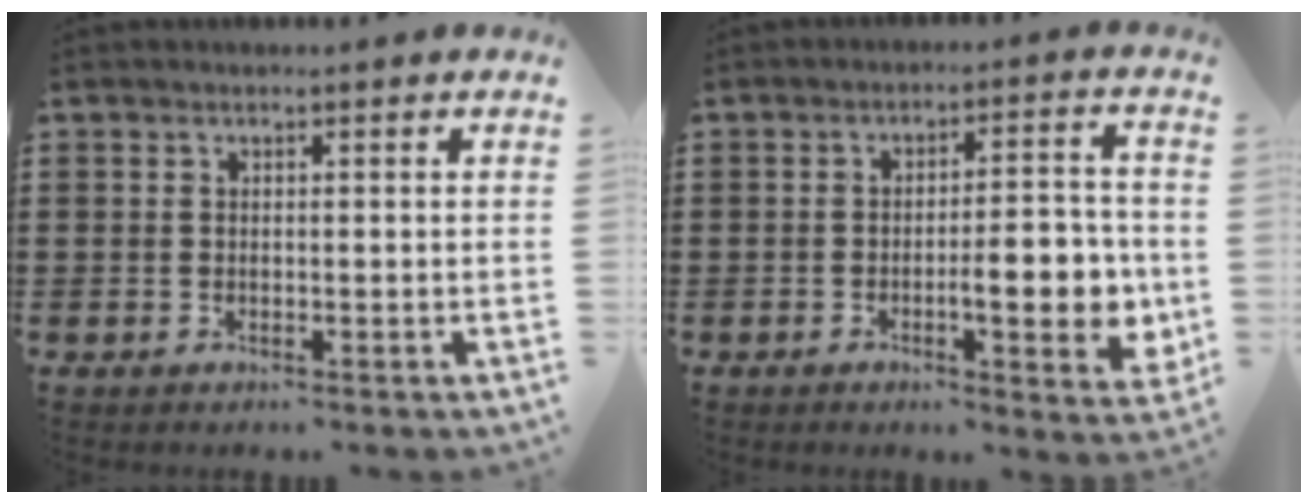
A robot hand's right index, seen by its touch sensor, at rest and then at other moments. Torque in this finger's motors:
{"motor_torque": [0.74, -0.41, 0.28, 0.09]}